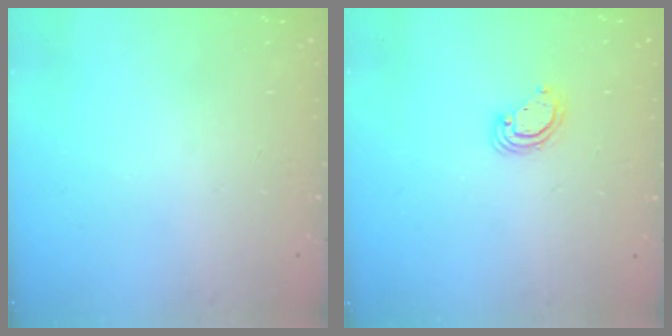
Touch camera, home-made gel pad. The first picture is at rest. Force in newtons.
{"total": 3.9, "press": 3.9, "slide": 0.1}